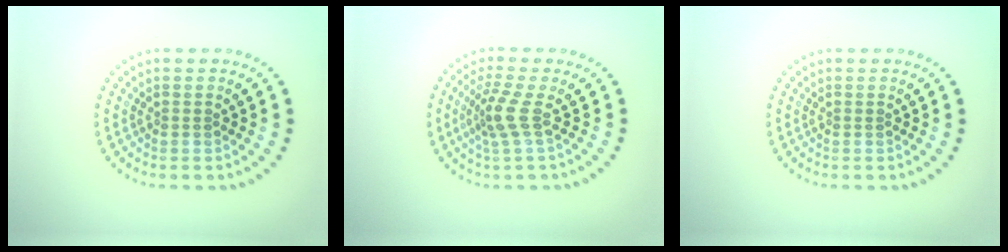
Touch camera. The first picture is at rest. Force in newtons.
{"total": 2.7, "press": 1.9, "slide": 2.0}
{"total": 0.0}